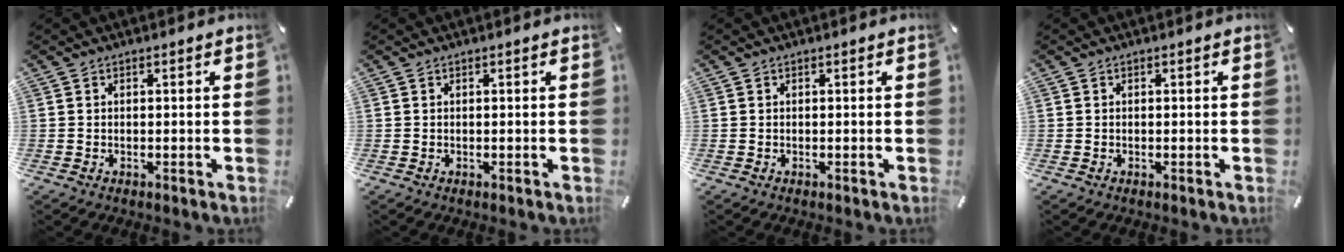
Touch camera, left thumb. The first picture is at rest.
{"total": 0.0}
{"total": 0.0}
{"total": 0.0}